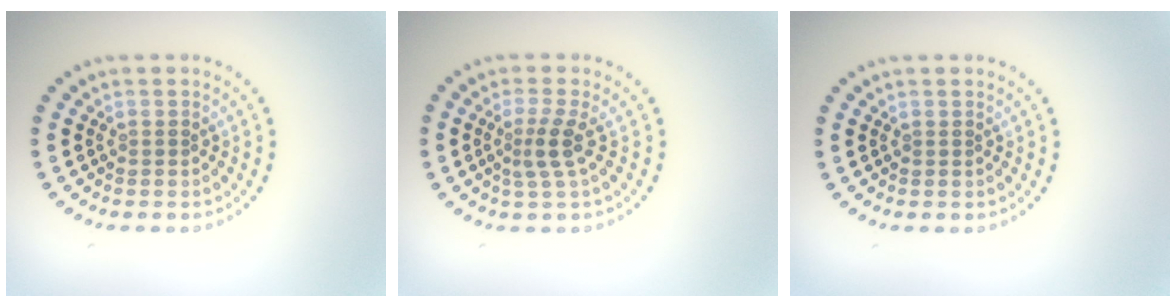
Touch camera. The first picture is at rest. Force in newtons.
{"total": 2.3, "press": 1.6, "slide": 1.5}
{"total": 0.0}